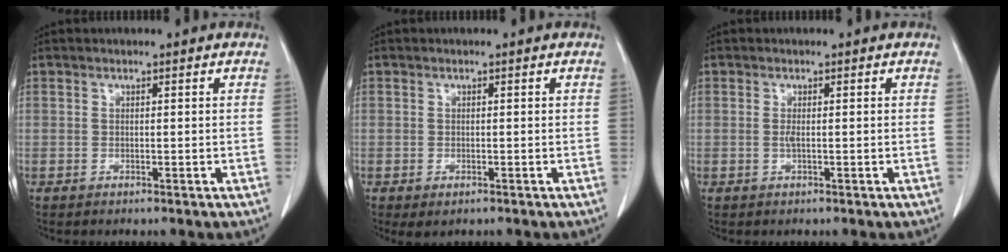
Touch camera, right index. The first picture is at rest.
{"total": 1.6, "force": [-0.8, 0.8, 1.1], "torque": [-0.018, -0.003, -0.004]}
{"total": 0.9, "force": [-0.1, 0.1, 0.9], "torque": [-0.021, -0.002, -0.001]}